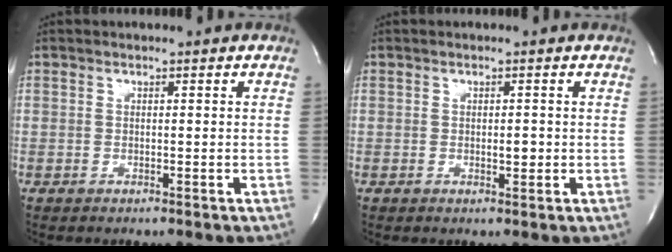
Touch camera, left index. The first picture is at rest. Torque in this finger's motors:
{"motor_torque": [0.18, 0.08, 0.00, 0.03]}